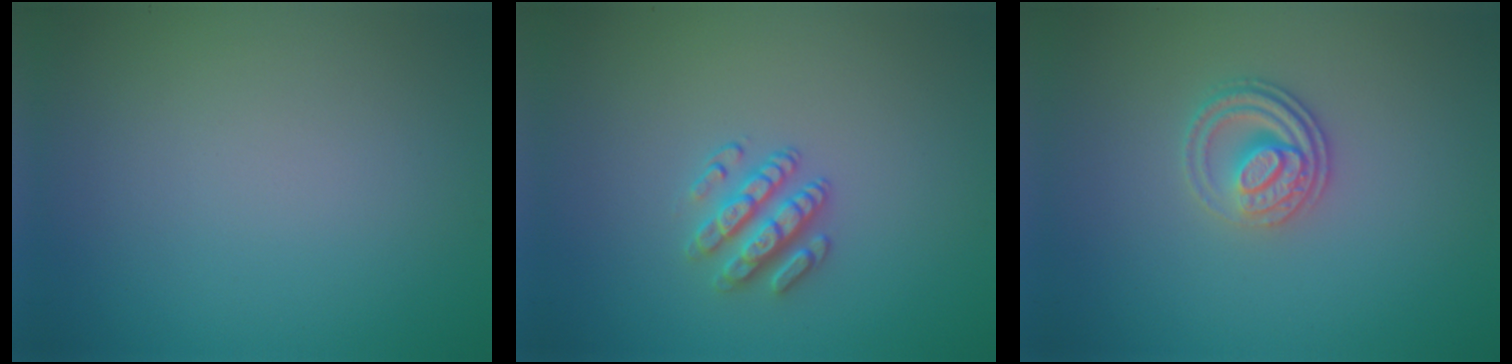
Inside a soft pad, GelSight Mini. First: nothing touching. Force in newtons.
{"total": 2.7, "press": 2.5, "slide": 1.2}
{"total": 2.8, "press": 2.5, "slide": 1.3}